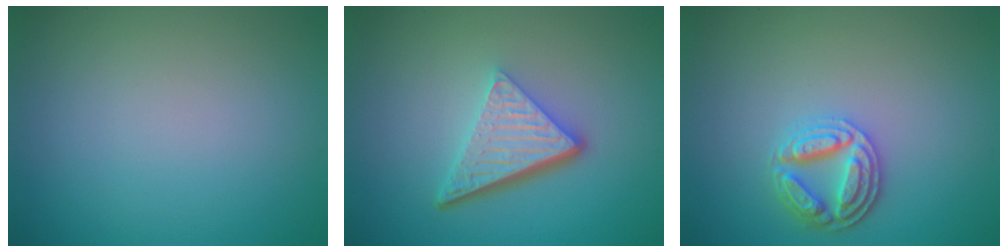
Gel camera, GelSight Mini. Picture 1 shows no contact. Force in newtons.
{"total": 5.4, "press": 3.6, "slide": 4.0}
{"total": 3.7, "press": 3.3, "slide": 1.7}